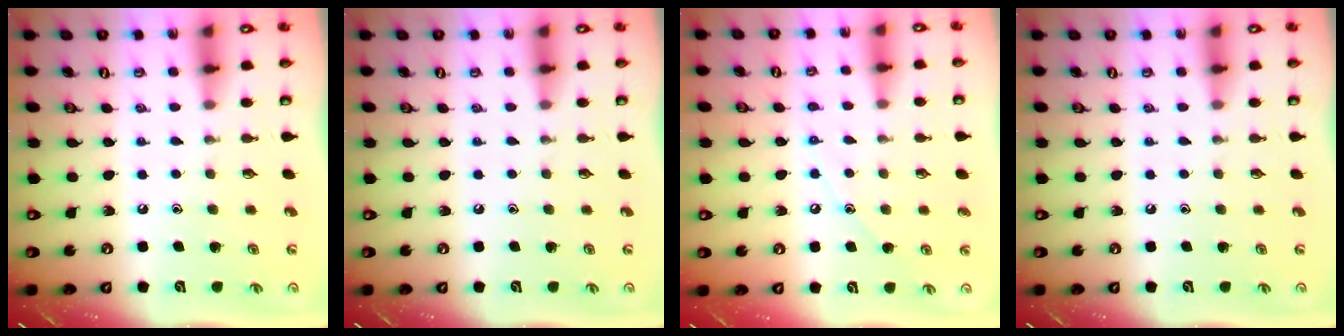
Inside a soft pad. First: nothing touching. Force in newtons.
{"total": 0.0}
{"total": 6.3, "press": 6.3, "slide": 0.3}
{"total": 0.0}